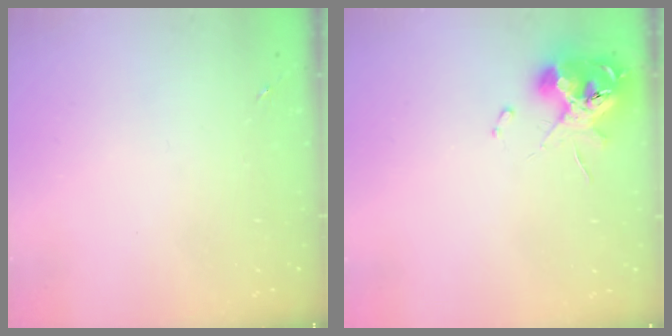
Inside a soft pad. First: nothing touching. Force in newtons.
{"total": 11.8, "press": 11.7, "slide": 1.4}